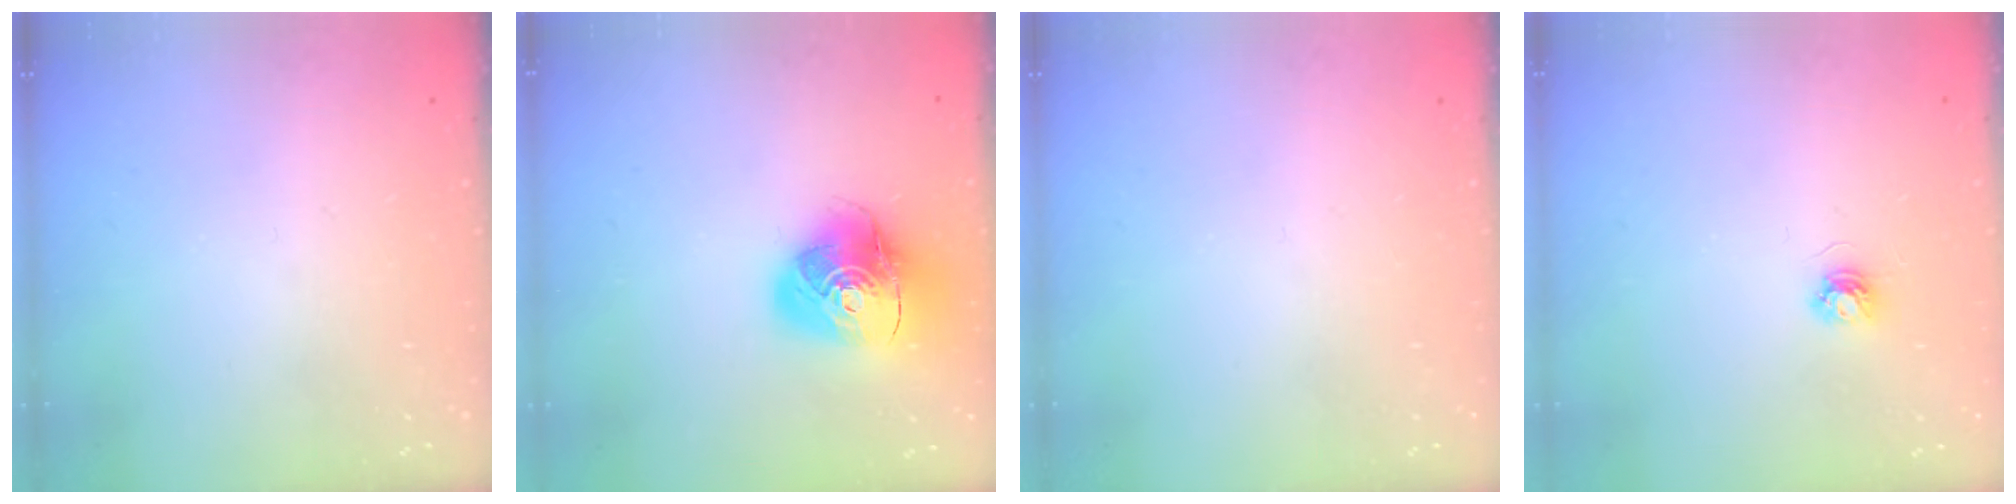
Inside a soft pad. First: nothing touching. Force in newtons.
{"total": 13.7, "press": 13.6, "slide": 1.6}
{"total": 0.0}
{"total": 3.4, "press": 3.4, "slide": 0.4}